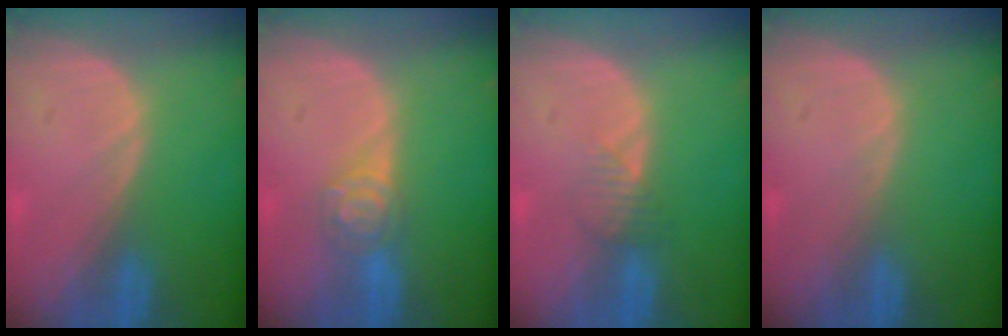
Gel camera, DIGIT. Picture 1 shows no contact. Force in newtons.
{"total": 4.1, "press": 4.0, "slide": 0.8}
{"total": 2.1, "press": 2.1, "slide": 0.2}
{"total": 0.0}